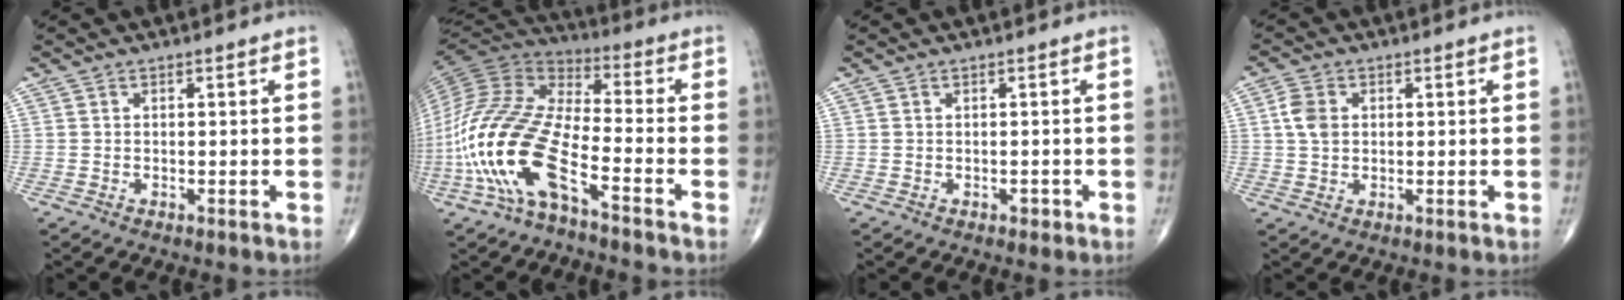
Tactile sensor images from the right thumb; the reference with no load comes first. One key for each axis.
{"total": 19.4, "fx": -7.9, "fy": 7.0, "fz": 16.2, "tx": -0.353, "ty": 0.047, "tz": -0.157}
{"total": 0.8, "fx": -0.3, "fy": 0.6, "fz": 0.4, "tx": -0.002, "ty": 0.001, "tz": -0.005}
{"total": 4.1, "fx": 0.8, "fy": 3.0, "fz": 2.7, "tx": -0.050, "ty": 0.002, "tz": 0.011}